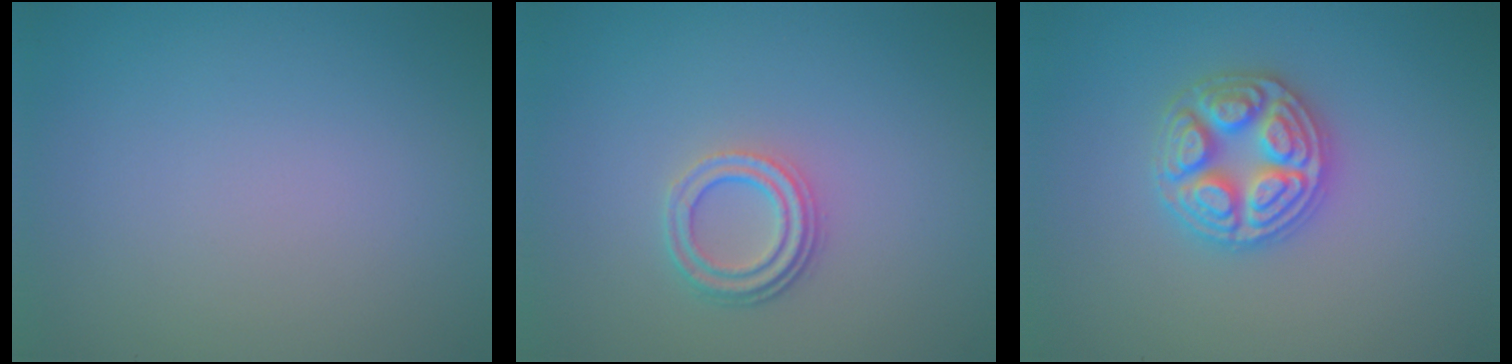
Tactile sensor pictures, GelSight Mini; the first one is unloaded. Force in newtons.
{"total": 2.8, "press": 2.3, "slide": 1.6}
{"total": 4.9, "press": 4.9, "slide": 0.5}